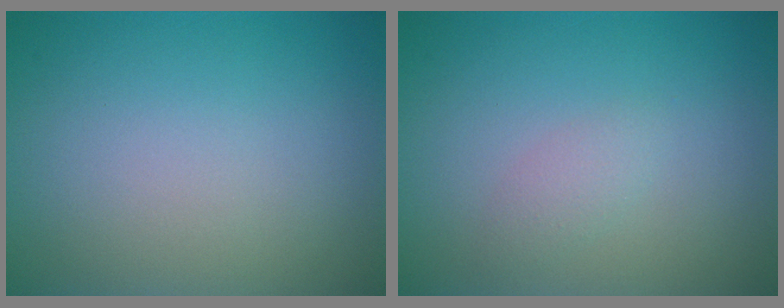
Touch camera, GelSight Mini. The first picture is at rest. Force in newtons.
{"total": 1.1, "press": 1.1, "slide": 0.0}